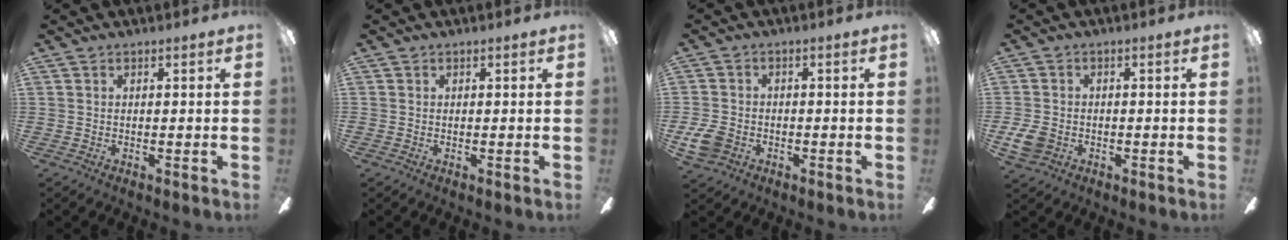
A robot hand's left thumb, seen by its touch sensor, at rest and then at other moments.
{"total": 0.6, "force": [0.1, 0.6, 0.0], "torque": [0.001, 0.004, 0.000]}
{"total": 5.7, "force": [-2.1, 4.5, 2.7], "torque": [-0.068, 0.012, -0.039]}
{"total": 5.3, "force": [-1.6, 4.3, 2.8], "torque": [-0.055, 0.009, -0.030]}